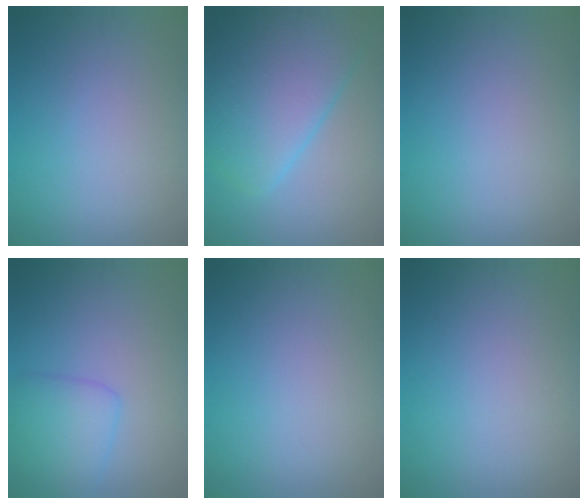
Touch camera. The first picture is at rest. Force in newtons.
{"total": 9.3, "press": 9.3, "slide": 0.4}
{"total": 0.0}
{"total": 3.5, "press": 3.5, "slide": 0.2}
{"total": 0.0}
{"total": 0.0}